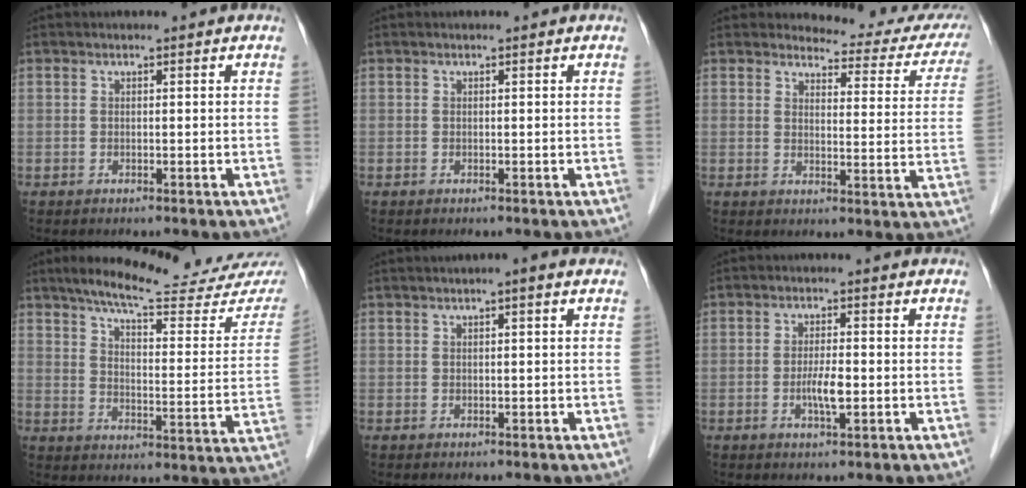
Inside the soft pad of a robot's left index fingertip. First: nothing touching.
{"total": 0.0}
{"total": 13.0, "force": [12.5, 2.7, 2.4], "torque": [-0.005, -0.054, 0.117]}
{"total": 21.1, "force": [18.5, 2.3, 9.9], "torque": [-0.137, -0.047, 0.233]}
{"total": 1.8, "force": [0.9, 0.0, 1.6], "torque": [-0.029, 0.005, 0.010]}
{"total": 3.5, "force": [-0.9, 0.6, 3.3], "torque": [-0.066, -0.004, -0.016]}